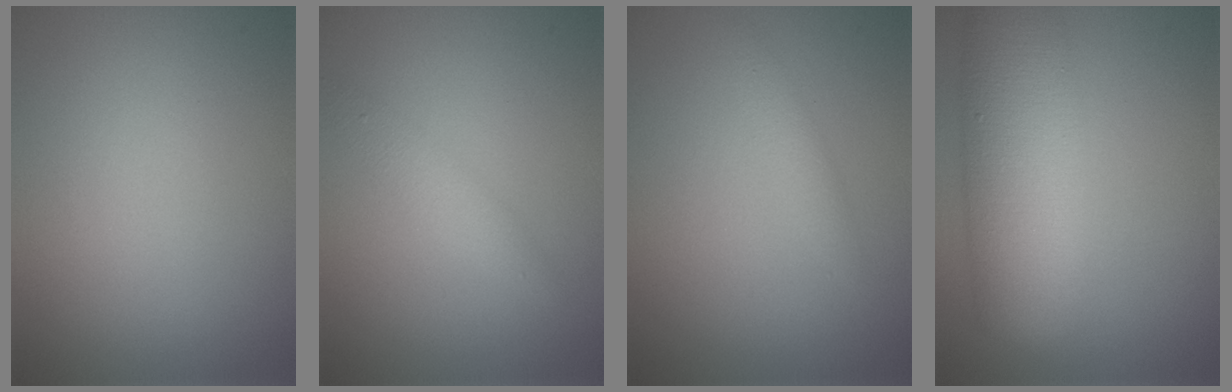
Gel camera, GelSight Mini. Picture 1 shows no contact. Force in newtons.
{"total": 2.0, "press": 2.0, "slide": 0.0}
{"total": 1.3, "press": 1.3, "slide": 0.1}
{"total": 9.1, "press": 9.1, "slide": 0.6}